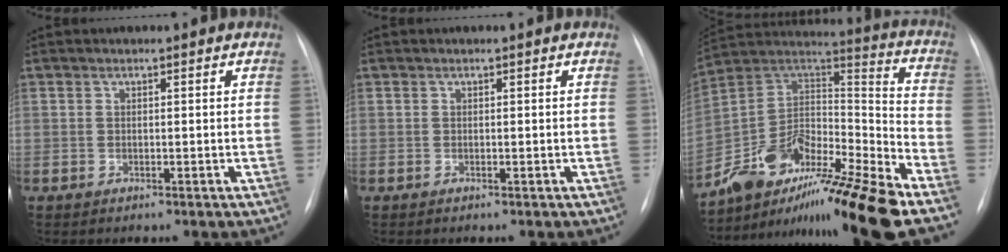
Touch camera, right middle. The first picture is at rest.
{"total": 0.0}
{"total": 23.3, "force": [-17.7, 2.2, 15.0], "torque": [-0.245, 0.006, -0.314]}